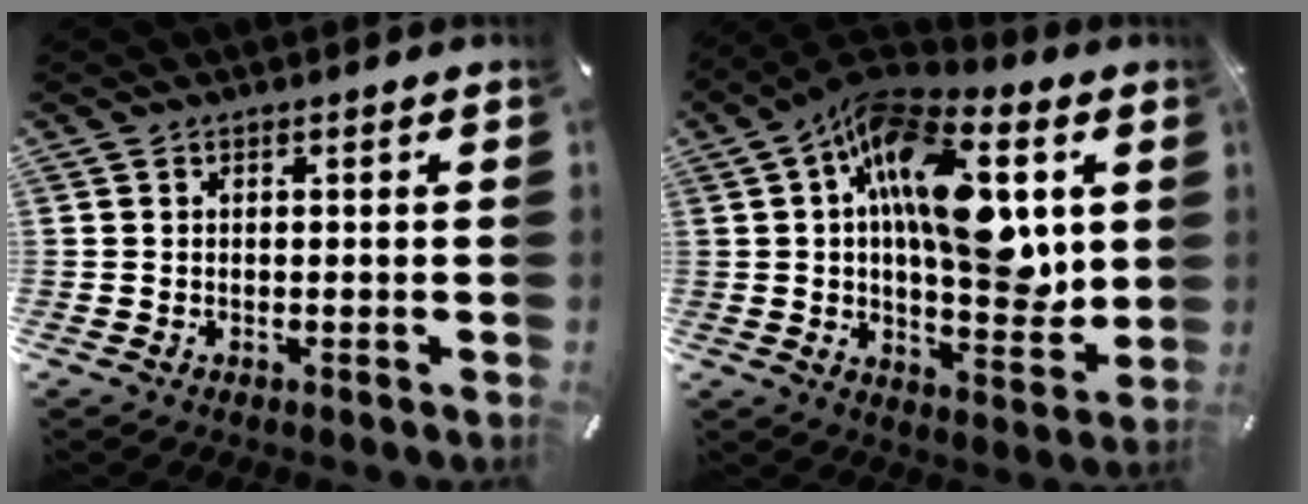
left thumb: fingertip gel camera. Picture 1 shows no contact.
{"total": 22.1, "force": [5.7, 10.4, 18.6], "torque": [-0.300, -0.020, 0.087]}